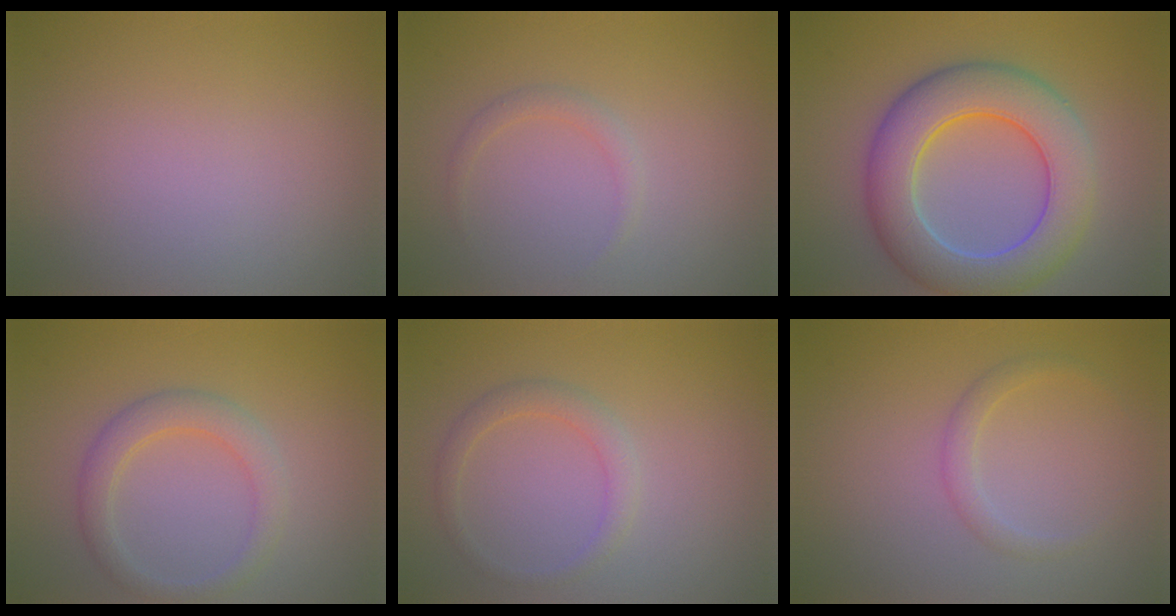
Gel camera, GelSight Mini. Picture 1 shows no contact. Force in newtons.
{"total": 1.0, "press": 1.0, "slide": 0.0}
{"total": 8.6, "press": 8.6, "slide": 0.4}
{"total": 3.0, "press": 3.0, "slide": 0.0}
{"total": 1.8, "press": 1.8, "slide": 0.0}
{"total": 1.5, "press": 1.5, "slide": 0.0}